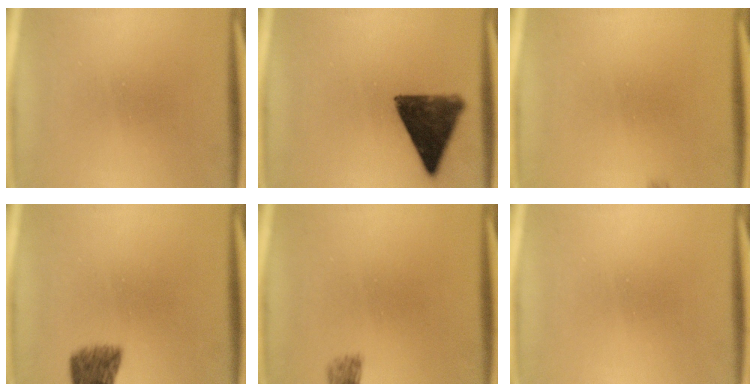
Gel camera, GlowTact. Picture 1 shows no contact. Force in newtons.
{"total": 11.1}
{"total": 0.6}
{"total": 6.0}
{"total": 1.2}
{"total": 0.0}